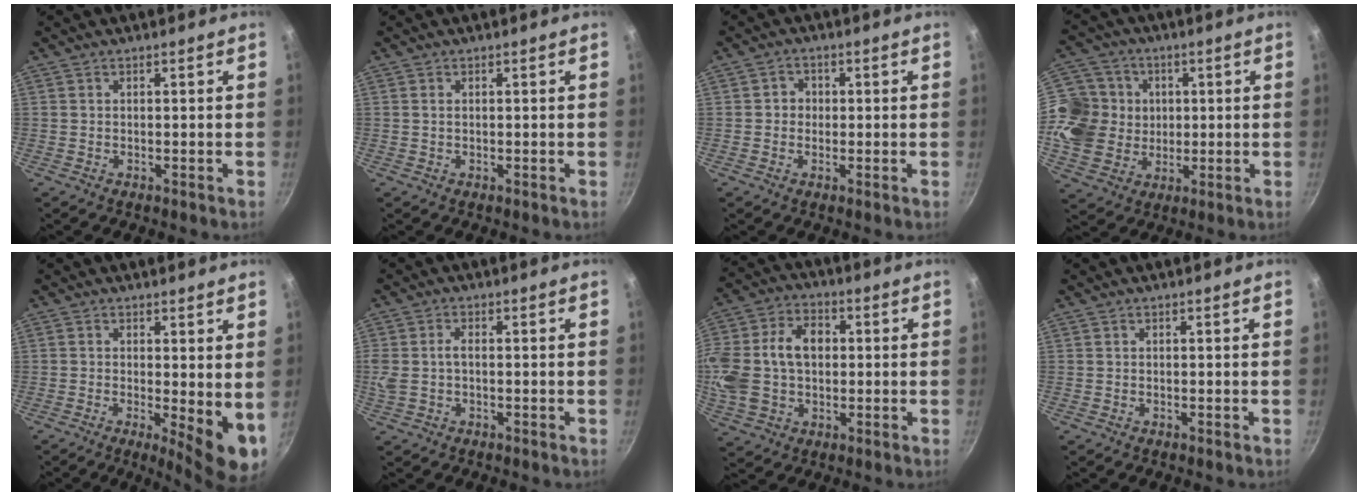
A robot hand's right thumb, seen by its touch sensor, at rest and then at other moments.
{"total": 0.6, "force": [0.2, 0.4, 0.5], "torque": [-0.010, 0.001, 0.003]}
{"total": 2.7, "force": [0.0, 2.5, 0.9], "torque": [0.003, 0.006, -0.004]}
{"total": 14.8, "force": [1.8, 13.5, 5.9], "torque": [-0.096, 0.006, 0.032]}
{"total": 8.4, "force": [-0.4, 2.5, 8.0], "torque": [-0.099, -0.016, 0.000]}
{"total": 4.4, "force": [-0.1, 2.6, 3.6], "torque": [-0.075, 0.005, -0.004]}
{"total": 19.7, "force": [1.4, 14.4, 13.4], "torque": [-0.280, 0.037, 0.023]}
{"total": 0.0}